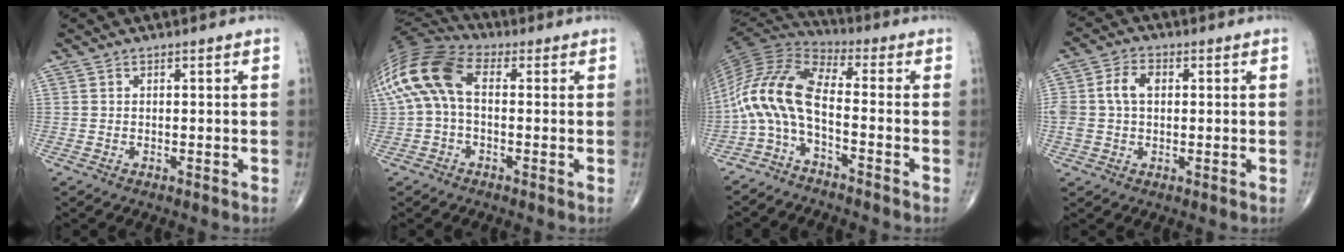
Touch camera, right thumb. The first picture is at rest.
{"total": 14.0, "force": [1.2, 8.3, 11.2], "torque": [-0.241, 0.038, 0.011]}
{"total": 12.3, "force": [-3.9, 4.3, 10.8], "torque": [-0.229, 0.066, -0.090]}
{"total": 6.6, "force": [0.8, 4.5, 4.8], "torque": [-0.103, 0.019, 0.016]}